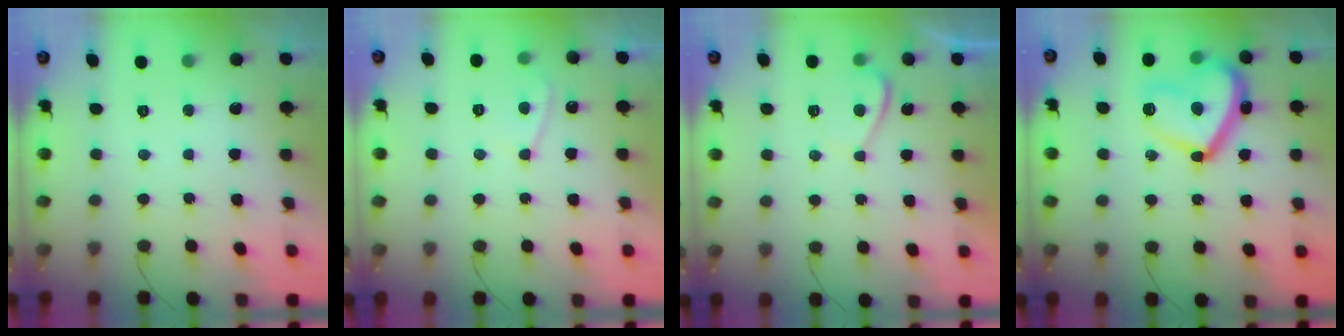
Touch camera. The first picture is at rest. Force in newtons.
{"total": 4.6, "press": 4.6, "slide": 0.5}
{"total": 2.1, "press": 2.0, "slide": 0.7}
{"total": 17.4, "press": 17.3, "slide": 1.3}